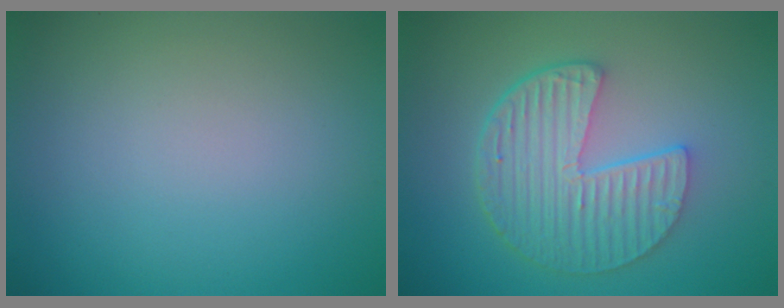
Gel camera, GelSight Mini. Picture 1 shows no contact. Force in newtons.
{"total": 6.2, "press": 4.5, "slide": 4.2}